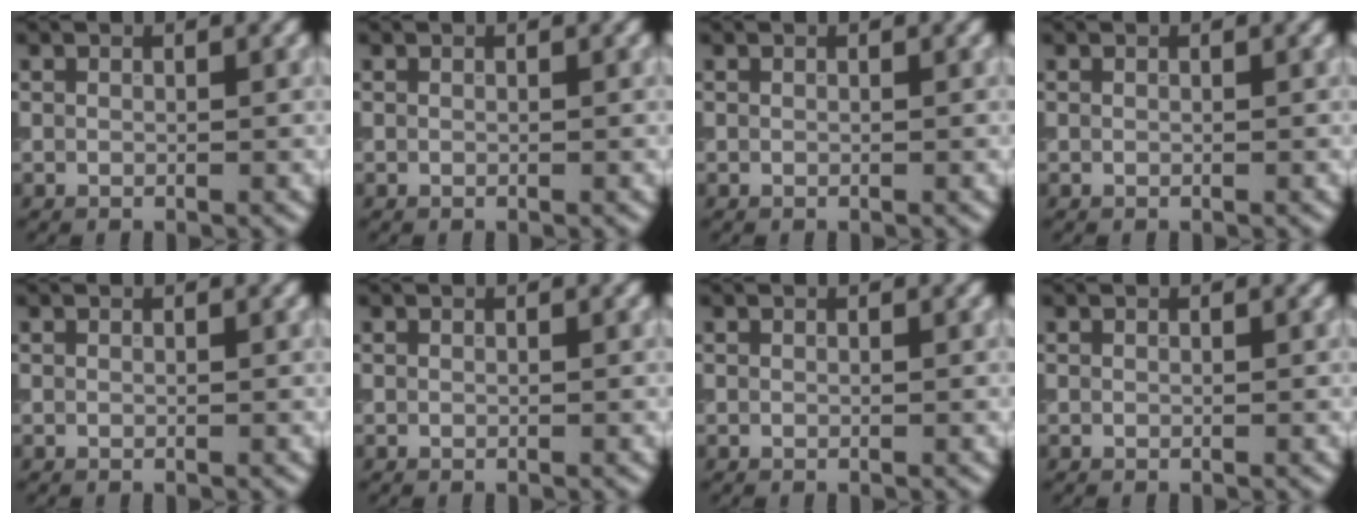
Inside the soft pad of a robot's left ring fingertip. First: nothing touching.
{"total": 0.0}
{"total": 0.0}
{"total": 0.0}
{"total": 0.0}
{"total": 0.0}
{"total": 0.0}
{"total": 0.0}